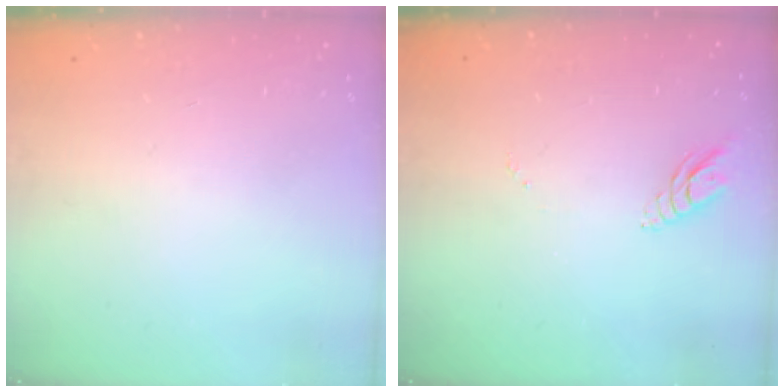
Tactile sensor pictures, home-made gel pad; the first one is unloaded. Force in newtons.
{"total": 5.2, "press": 5.1, "slide": 0.1}